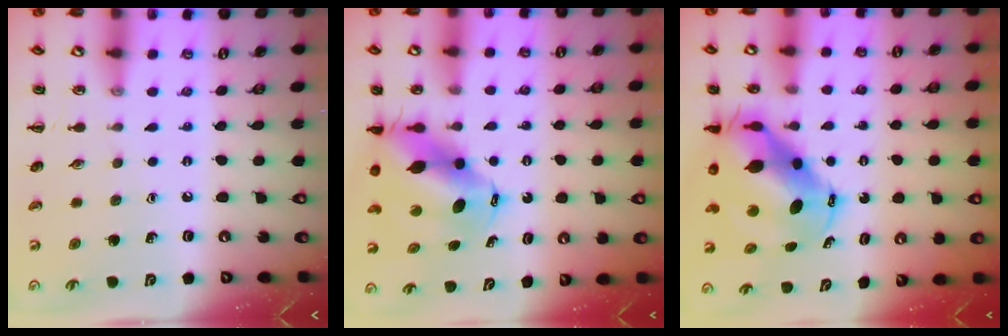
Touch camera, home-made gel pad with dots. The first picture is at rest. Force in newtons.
{"total": 10.5, "press": 10.2, "slide": 2.5}
{"total": 11.0, "press": 10.7, "slide": 2.5}